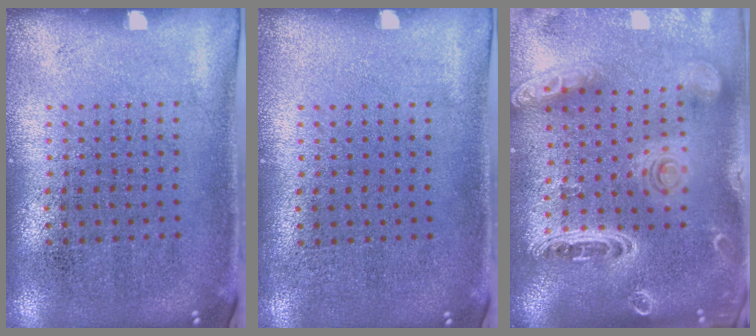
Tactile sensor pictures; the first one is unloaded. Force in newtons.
{"total": 0.0}
{"total": 2.6, "press": 2.3, "slide": 1.1}